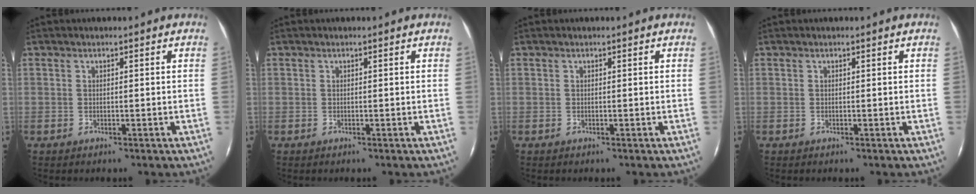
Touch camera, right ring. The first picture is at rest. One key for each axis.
{"total": 0.0}
{"total": 0.0}
{"total": 0.0}